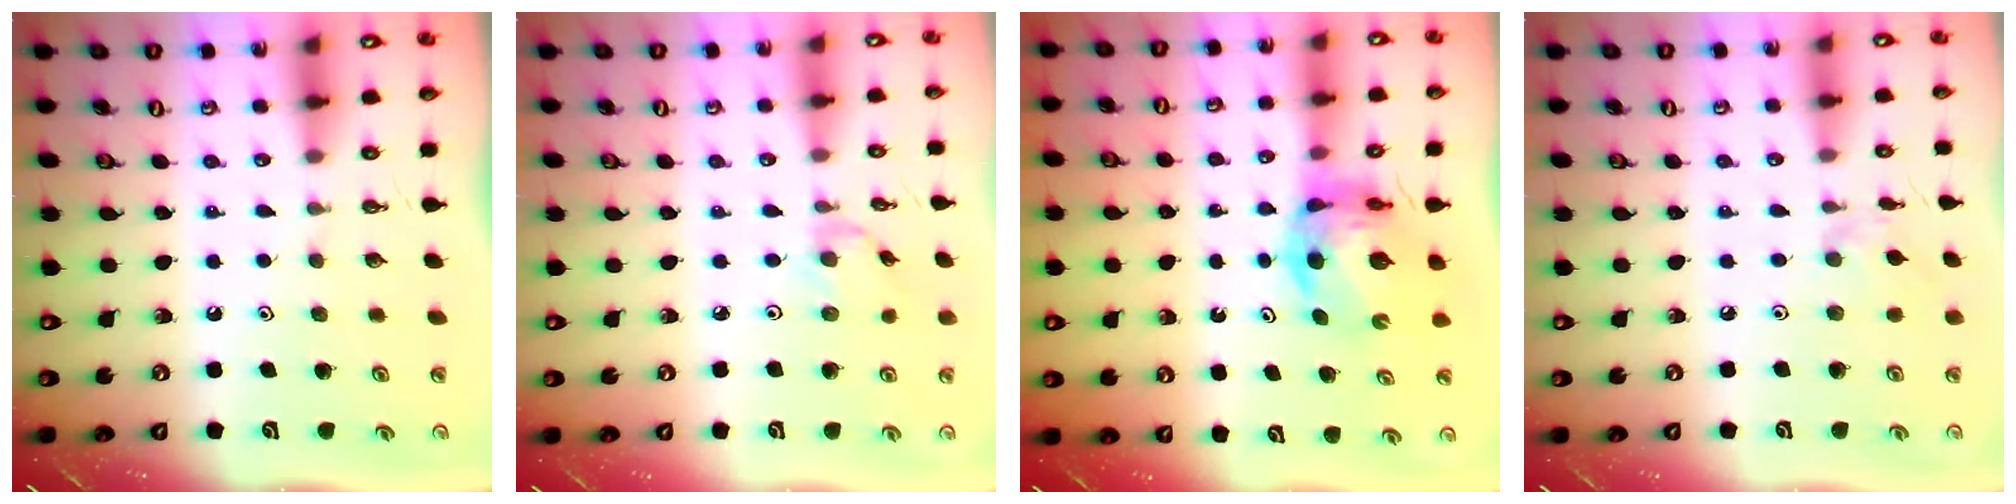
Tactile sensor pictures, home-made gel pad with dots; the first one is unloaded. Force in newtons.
{"total": 0.6, "press": 0.5, "slide": 0.3}
{"total": 9.4, "press": 9.4, "slide": 1.0}
{"total": 2.4, "press": 2.4, "slide": 0.4}